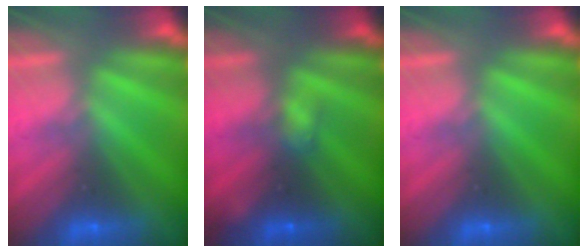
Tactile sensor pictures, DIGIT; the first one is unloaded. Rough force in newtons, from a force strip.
{"total": 1.8}
{"total": 0.0}